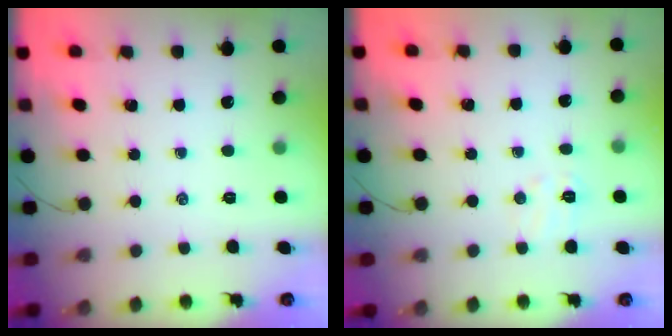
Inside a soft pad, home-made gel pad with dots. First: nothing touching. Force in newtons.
{"total": 4.8, "press": 4.6, "slide": 1.1}